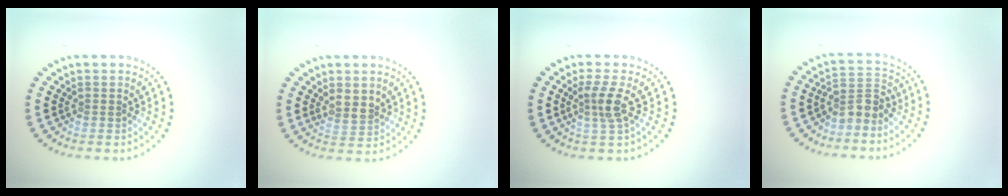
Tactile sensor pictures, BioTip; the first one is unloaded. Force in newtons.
{"total": 2.2, "press": 1.9, "slide": 1.1}
{"total": 2.3, "press": 1.7, "slide": 1.5}
{"total": 2.7, "press": 2.1, "slide": 1.7}